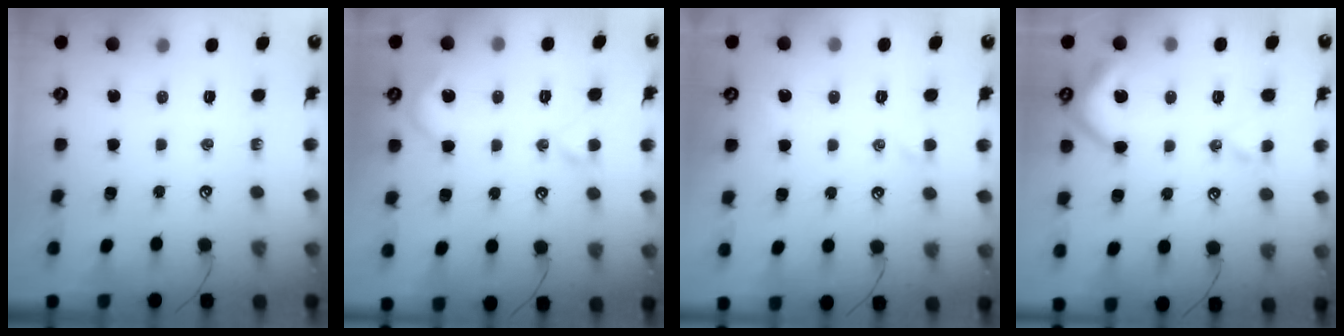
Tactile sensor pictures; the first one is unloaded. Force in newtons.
{"total": 6.0, "press": 5.9, "slide": 1.1}
{"total": 1.1, "press": 1.0, "slide": 0.5}
{"total": 9.3, "press": 9.2, "slide": 1.2}